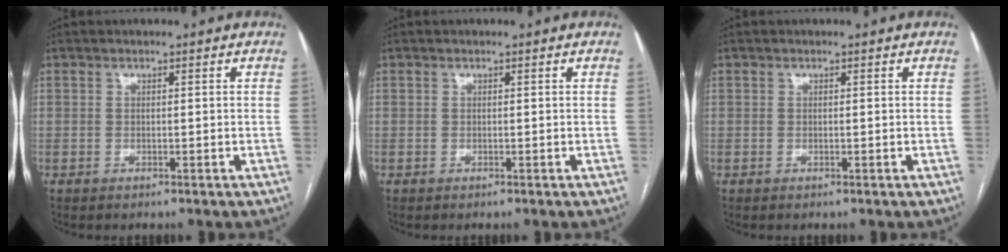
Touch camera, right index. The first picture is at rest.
{"total": 0.0}
{"total": 0.0}